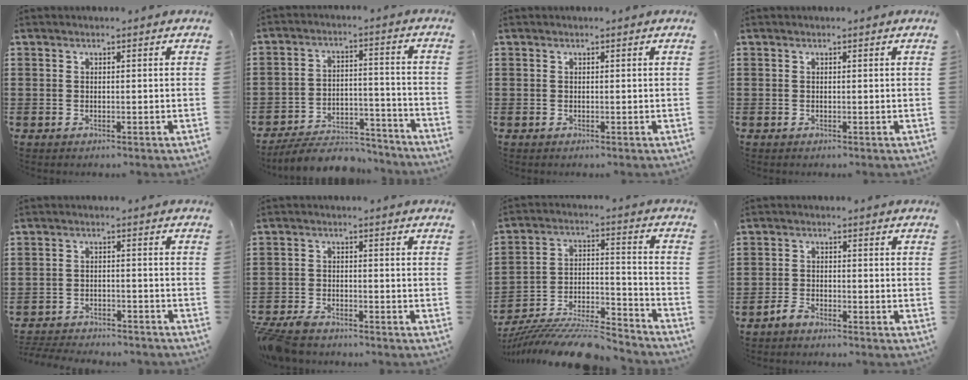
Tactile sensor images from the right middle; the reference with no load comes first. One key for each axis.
{"total": 7.2, "fx": -6.8, "fy": 1.4, "fz": 1.7, "tx": -0.025, "ty": 0.018, "tz": -0.131}
{"total": 0.0}
{"total": 0.0}
{"total": 3.7, "fx": -3.7, "fy": 0.4, "fz": 0.2, "tx": -0.008, "ty": 0.001, "tz": -0.078}
{"total": 3.9, "fx": -3.7, "fy": 0.8, "fz": 0.9, "tx": -0.038, "ty": -0.004, "tz": -0.081}
{"total": 11.5, "fx": -10.9, "fy": 1.2, "fz": 3.4, "tx": -0.043, "ty": 0.030, "tz": -0.211}
{"total": 2.4, "fx": -2.1, "fy": 0.5, "fz": 0.9, "tx": -0.033, "ty": -0.002, "tz": -0.046}